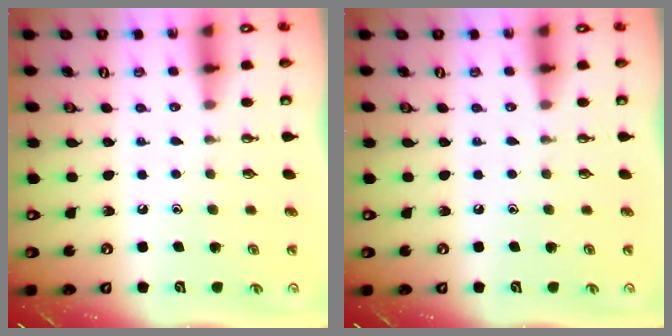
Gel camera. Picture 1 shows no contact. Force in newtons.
{"total": 0.0}